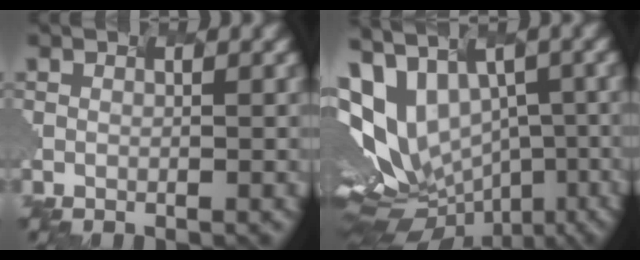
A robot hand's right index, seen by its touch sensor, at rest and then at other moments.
{"total": 12.0, "force": [-1.3, 8.1, 8.8], "torque": [-0.177, 0.008, 0.031]}